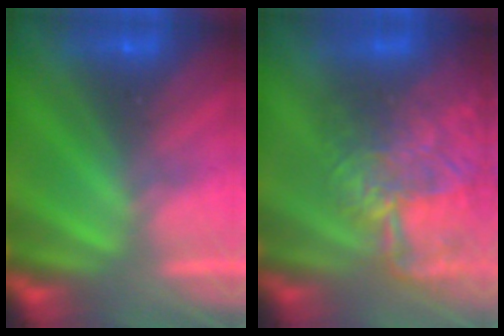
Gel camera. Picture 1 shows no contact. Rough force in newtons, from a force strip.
{"total": 7.9}